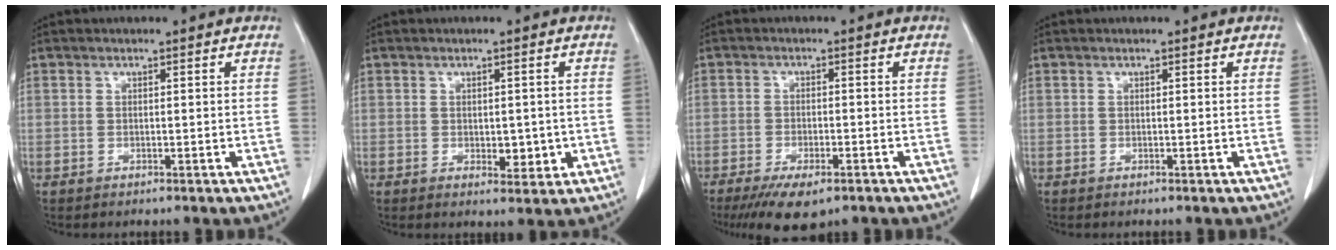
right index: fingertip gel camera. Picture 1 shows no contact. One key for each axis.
{"total": 3.6, "fx": -0.3, "fy": 2.1, "fz": 2.9, "tx": -0.028, "ty": -0.002, "tz": 0.005}
{"total": 7.9, "fx": -5.4, "fy": 2.6, "fz": 5.1, "tx": -0.079, "ty": -0.014, "tz": -0.085}
{"total": 0.0}